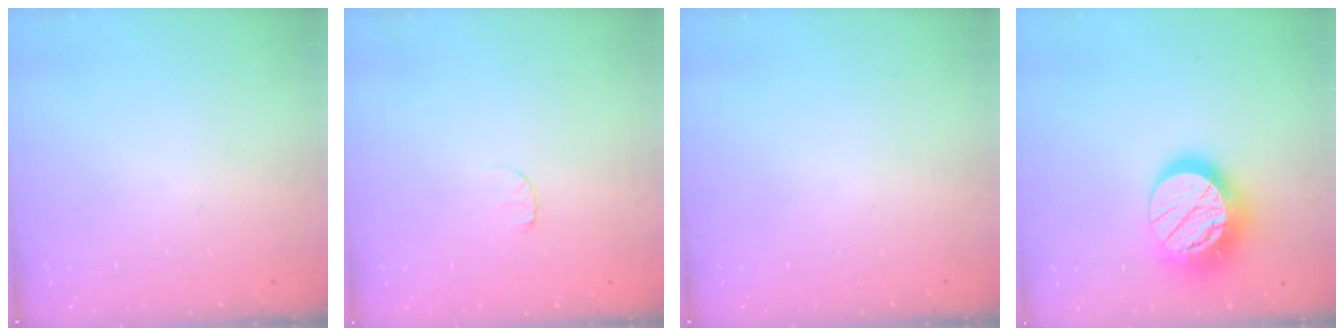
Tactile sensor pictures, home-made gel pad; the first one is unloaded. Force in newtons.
{"total": 3.1, "press": 3.1, "slide": 0.3}
{"total": 0.0}
{"total": 17.5, "press": 17.4, "slide": 1.3}